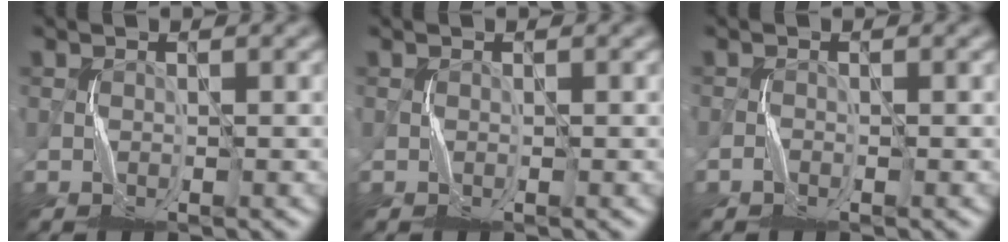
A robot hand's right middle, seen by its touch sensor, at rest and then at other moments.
{"total": 0.0}
{"total": 0.9, "force": [-0.9, 0.3, 0.2], "torque": [-0.002, 0.005, -0.017]}